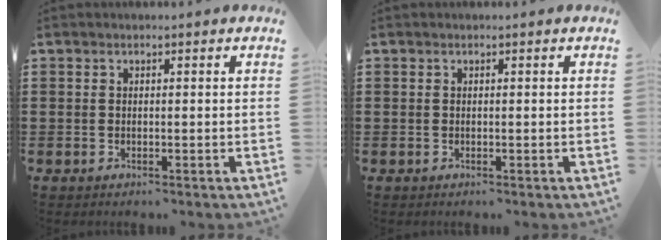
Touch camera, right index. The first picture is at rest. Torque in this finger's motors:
{"motor_torque": [1.00, 1.14, 0.00, -0.01]}